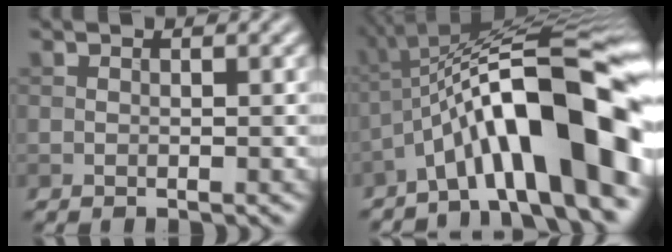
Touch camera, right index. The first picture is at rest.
{"total": 14.5, "force": [-4.5, 3.0, 13.4], "torque": [-0.200, 0.026, -0.064]}